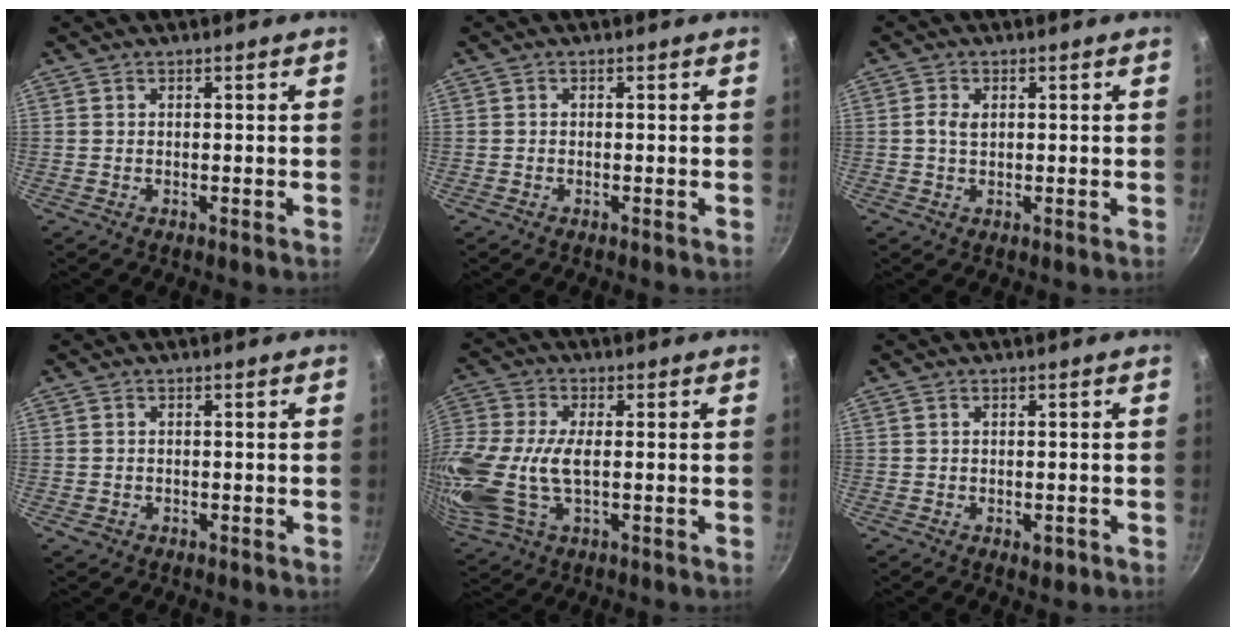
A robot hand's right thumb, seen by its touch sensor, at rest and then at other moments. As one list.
[{"total": 0.0}, {"total": 2.5, "force": [0.4, 1.6, 1.8], "torque": [-0.033, 0.004, 0.005]}, {"total": 1.0, "force": [-0.3, 0.9, 0.4], "torque": [-0.005, 0.000, -0.001]}, {"total": 20.2, "force": [-1.9, 11.2, 16.7], "torque": [-0.396, -0.008, -0.041]}, {"total": 2.1, "force": [-0.4, 1.3, 1.5], "torque": [-0.013, 0.000, -0.003]}]